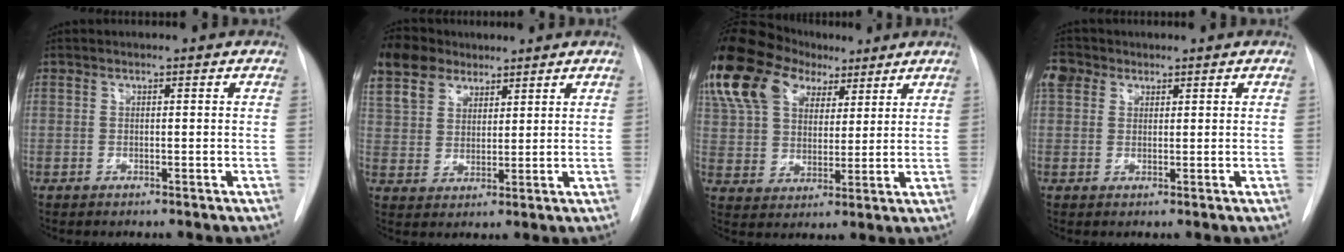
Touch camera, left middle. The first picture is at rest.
{"total": 11.0, "force": [8.4, 6.4, 3.2], "torque": [-0.077, 0.030, 0.165]}
{"total": 28.4, "force": [16.8, 18.0, 14.2], "torque": [-0.383, 0.099, 0.304]}
{"total": 4.3, "force": [2.4, 3.2, 1.6], "torque": [-0.044, 0.017, 0.048]}